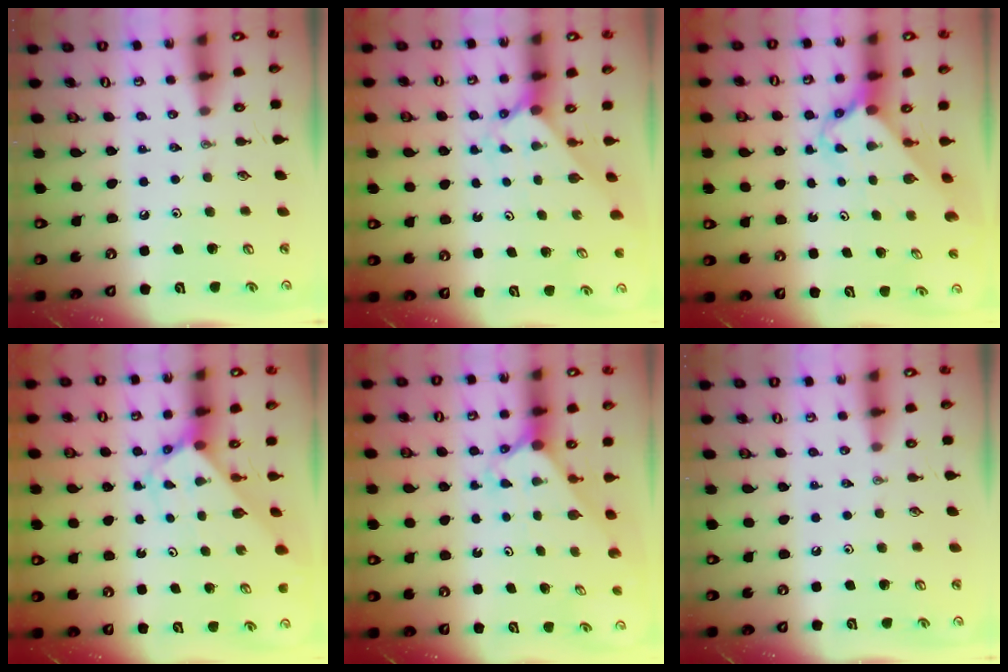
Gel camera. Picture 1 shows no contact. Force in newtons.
{"total": 2.0, "press": 2.0, "slide": 0.2}
{"total": 2.7, "press": 2.7, "slide": 0.2}
{"total": 2.9, "press": 2.9, "slide": 0.1}
{"total": 2.0, "press": 2.0, "slide": 0.2}
{"total": 0.0}